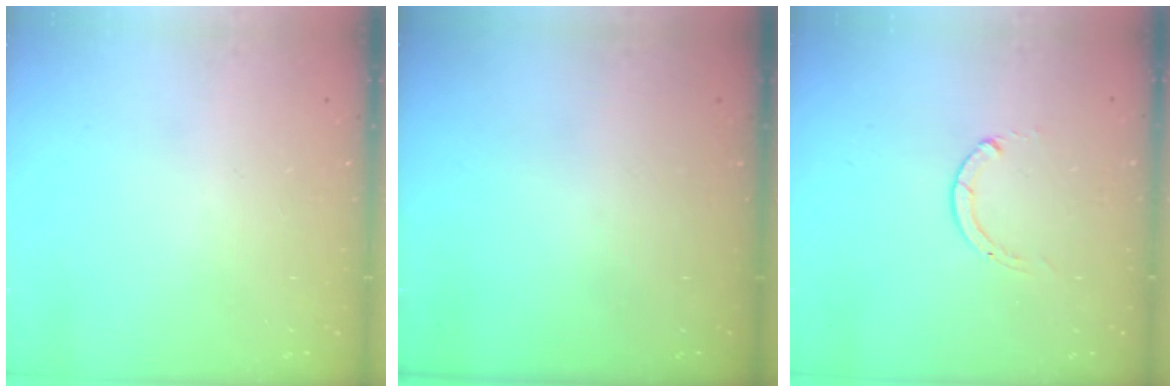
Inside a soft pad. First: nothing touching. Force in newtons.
{"total": 0.0}
{"total": 0.0}